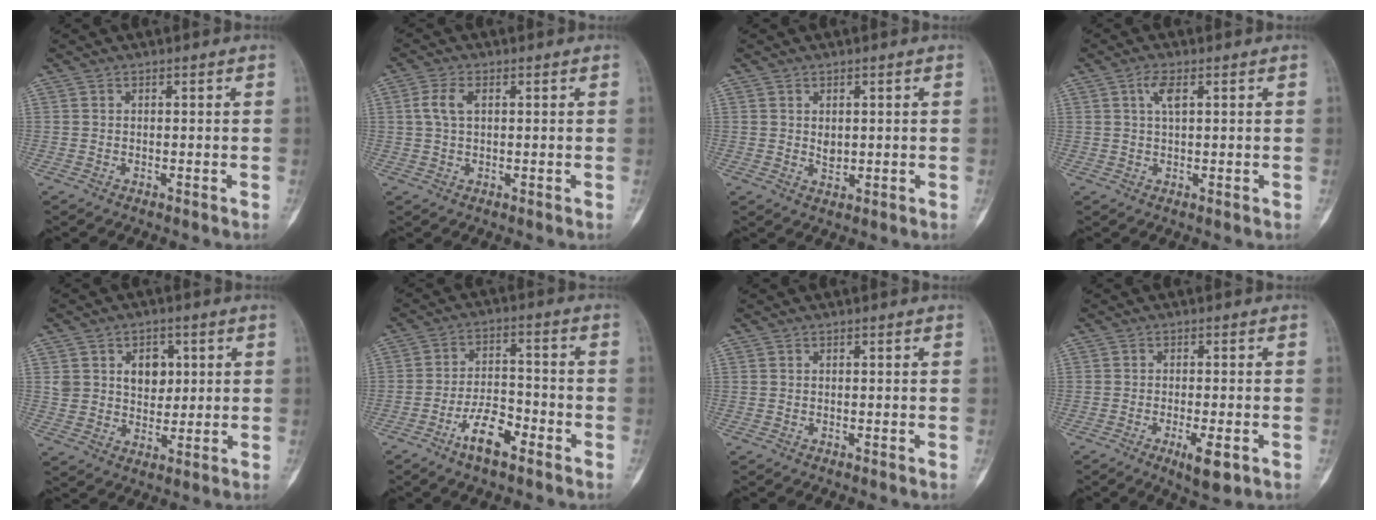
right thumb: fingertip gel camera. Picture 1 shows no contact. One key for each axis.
{"total": 3.9, "fx": 0.9, "fy": 2.1, "fz": 3.1, "tx": -0.078, "ty": 0.009, "tz": 0.016}
{"total": 2.3, "fx": 0.5, "fy": 1.6, "fz": 1.7, "tx": -0.021, "ty": -0.007, "tz": 0.014}
{"total": 3.0, "fx": 1.3, "fy": 1.0, "fz": 2.5, "tx": -0.051, "ty": 0.004, "tz": 0.027}
{"total": 8.1, "fx": 2.5, "fy": 6.2, "fz": 4.6, "tx": -0.033, "ty": -0.012, "tz": 0.045}
{"total": 8.3, "fx": -4.9, "fy": 3.3, "fz": 5.9, "tx": -0.097, "ty": 0.033, "tz": -0.087}
{"total": 0.0}
{"total": 5.3, "fx": -2.3, "fy": 1.6, "fz": 4.5, "tx": -0.070, "ty": -0.004, "tz": -0.030}